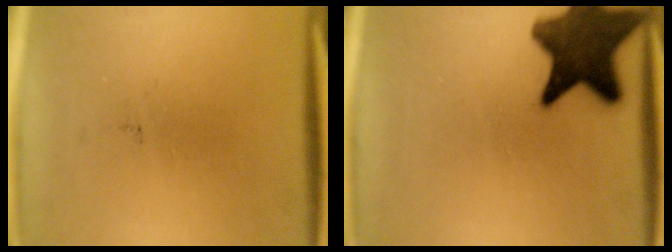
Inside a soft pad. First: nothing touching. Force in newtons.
{"total": 14.0}